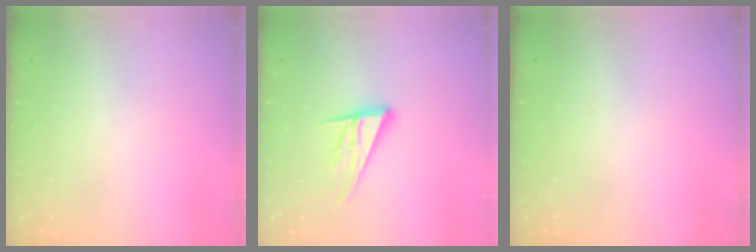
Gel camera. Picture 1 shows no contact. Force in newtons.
{"total": 13.3, "press": 13.1, "slide": 2.5}
{"total": 0.0}